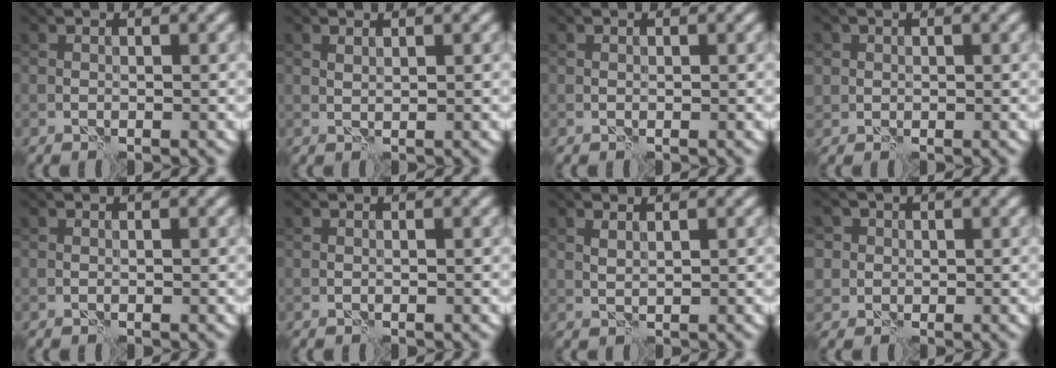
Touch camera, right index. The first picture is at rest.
{"total": 0.6, "force": [0.4, 0.1, 0.3], "torque": [-0.010, 0.000, 0.008]}
{"total": 0.0}
{"total": 1.0, "force": [0.3, 1.0, 0.0], "torque": [0.010, -0.004, 0.003]}
{"total": 0.0}
{"total": 0.0}
{"total": 0.9, "force": [0.6, 0.2, 0.6], "torque": [-0.019, 0.001, 0.013]}
{"total": 3.4, "force": [1.3, 3.0, 1.0], "torque": [-0.006, 0.013, 0.010]}